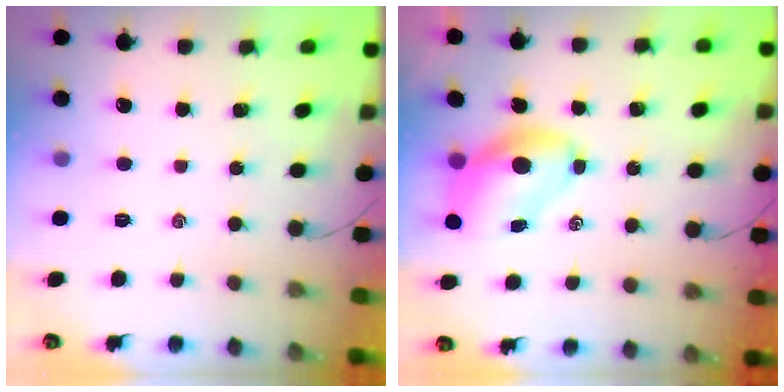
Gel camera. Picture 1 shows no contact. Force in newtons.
{"total": 7.2, "press": 7.0, "slide": 1.5}